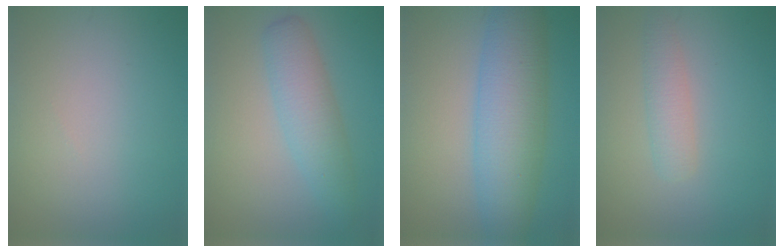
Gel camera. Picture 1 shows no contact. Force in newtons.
{"total": 4.0, "press": 4.0, "slide": 0.1}
{"total": 7.9, "press": 7.9, "slide": 0.1}
{"total": 2.2, "press": 2.2, "slide": 0.1}